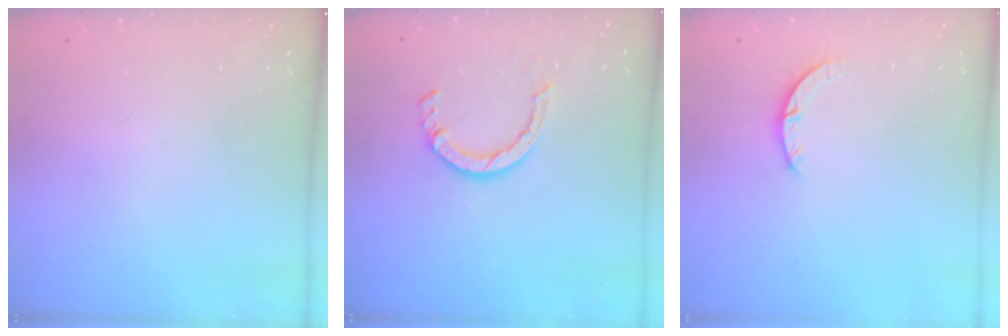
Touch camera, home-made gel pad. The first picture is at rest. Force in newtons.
{"total": 6.7, "press": 6.7, "slide": 0.9}
{"total": 2.9, "press": 2.9, "slide": 0.4}